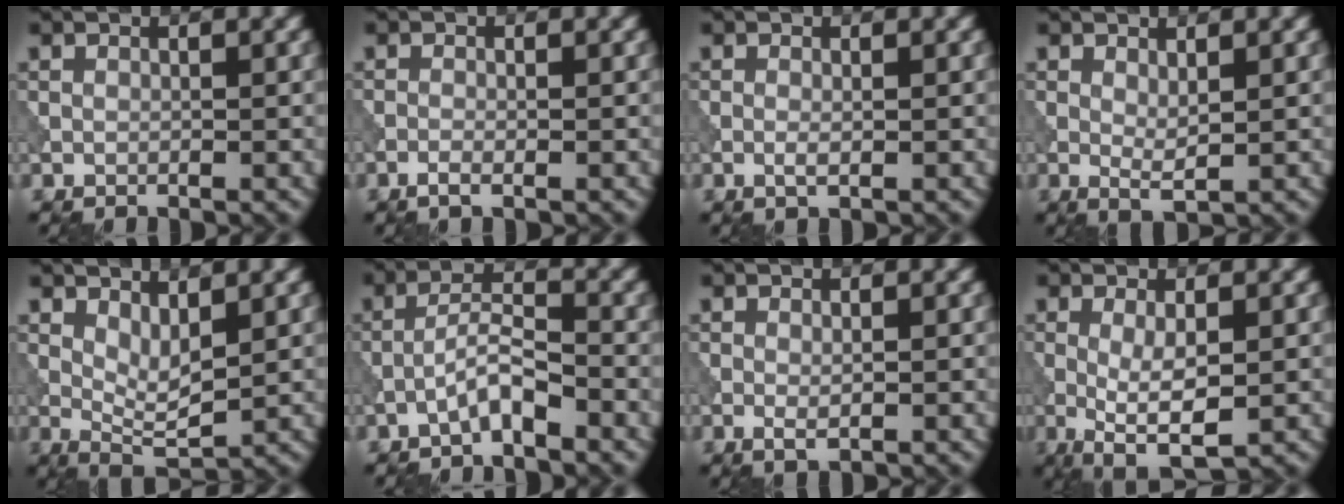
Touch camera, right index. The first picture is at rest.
{"total": 1.1, "force": [-0.7, 0.2, 0.8], "torque": [-0.017, 0.001, -0.015]}
{"total": 0.9, "force": [-0.2, 0.2, 0.9], "torque": [-0.019, -0.003, -0.004]}
{"total": 1.7, "force": [0.5, 0.5, 1.6], "torque": [-0.033, -0.005, 0.011]}
{"total": 3.1, "force": [1.1, 1.2, 2.7], "torque": [-0.052, -0.010, 0.024]}
{"total": 3.0, "force": [-2.0, 0.5, 2.2], "torque": [-0.042, 0.016, -0.043]}
{"total": 1.2, "force": [-0.2, 0.4, 1.1], "torque": [-0.022, -0.004, -0.004]}
{"total": 4.4, "force": [-0.7, 1.2, 4.2], "torque": [-0.080, -0.014, -0.008]}